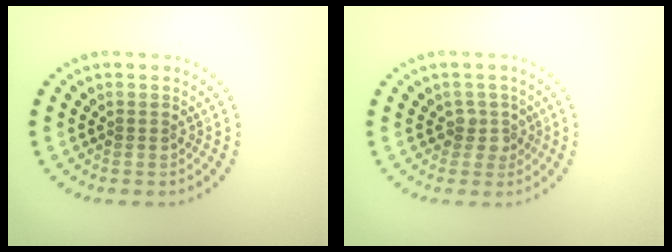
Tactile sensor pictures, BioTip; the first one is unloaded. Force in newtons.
{"total": 1.7, "press": 1.3, "slide": 1.1}